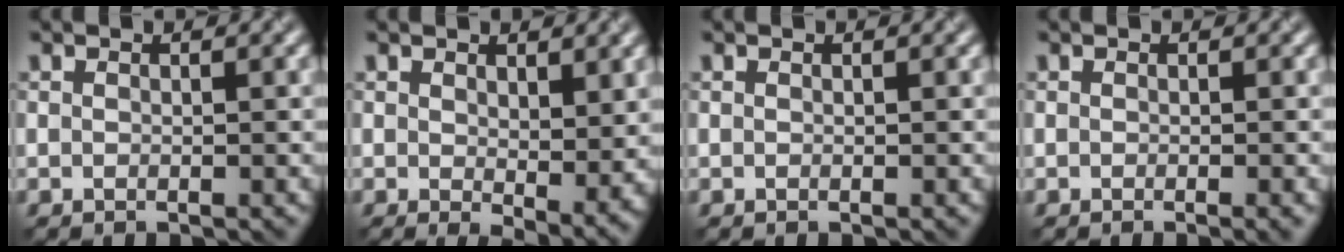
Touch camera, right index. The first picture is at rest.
{"total": 4.1, "force": [0.4, 1.8, 3.7], "torque": [-0.069, -0.018, 0.017]}
{"total": 0.0}
{"total": 1.5, "force": [-0.6, 0.4, 1.2], "torque": [-0.013, 0.000, -0.006]}